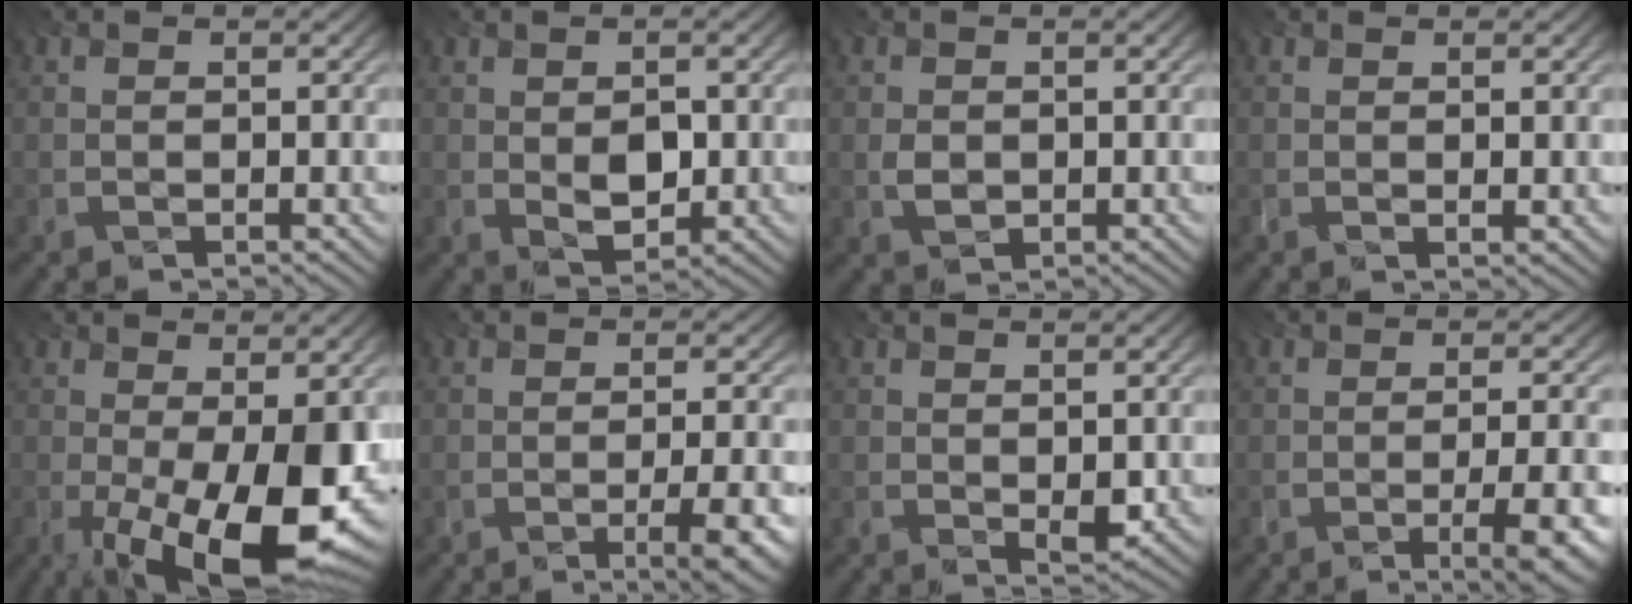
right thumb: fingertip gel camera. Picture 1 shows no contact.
{"total": 3.4, "force": [-0.5, 2.2, 2.6], "torque": [-0.048, -0.008, -0.009]}
{"total": 1.9, "force": [-0.5, 1.6, 0.9], "torque": [-0.021, -0.004, -0.013]}
{"total": 1.1, "force": [0.6, 0.1, 1.0], "torque": [-0.013, -0.001, 0.010]}
{"total": 15.3, "force": [-4.7, 5.2, 13.6], "torque": [-0.192, -0.015, -0.071]}
{"total": 5.8, "force": [-2.5, 1.0, 5.1], "torque": [-0.061, 0.000, -0.042]}
{"total": 2.5, "force": [0.0, 1.2, 2.2], "torque": [-0.037, -0.007, 0.001]}
{"total": 7.2, "force": [-2.9, 1.4, 6.4], "torque": [-0.073, 0.000, -0.047]}